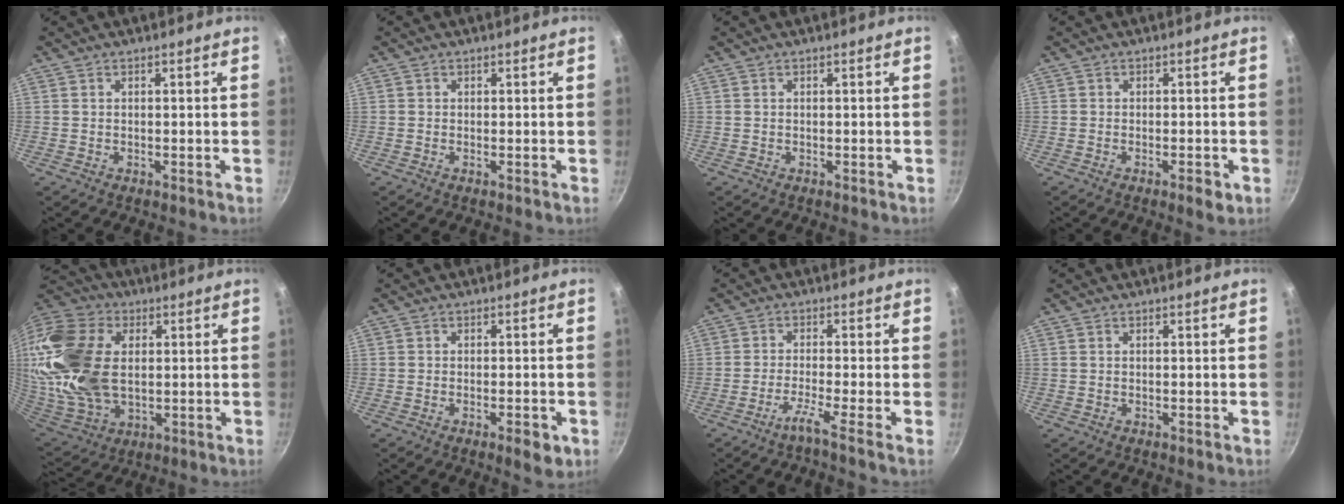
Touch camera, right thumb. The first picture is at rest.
{"total": 0.0}
{"total": 0.0}
{"total": 2.7, "force": [-1.3, 1.0, 2.2], "torque": [-0.032, 0.008, -0.017]}
{"total": 27.6, "force": [3.8, 18.1, 20.4], "torque": [-0.438, 0.003, 0.071]}
{"total": 4.0, "force": [-1.7, 1.5, 3.2], "torque": [-0.040, 0.010, -0.021]}
{"total": 3.8, "force": [-2.4, -1.2, 2.7], "torque": [-0.072, 0.006, -0.055]}
{"total": 0.0}